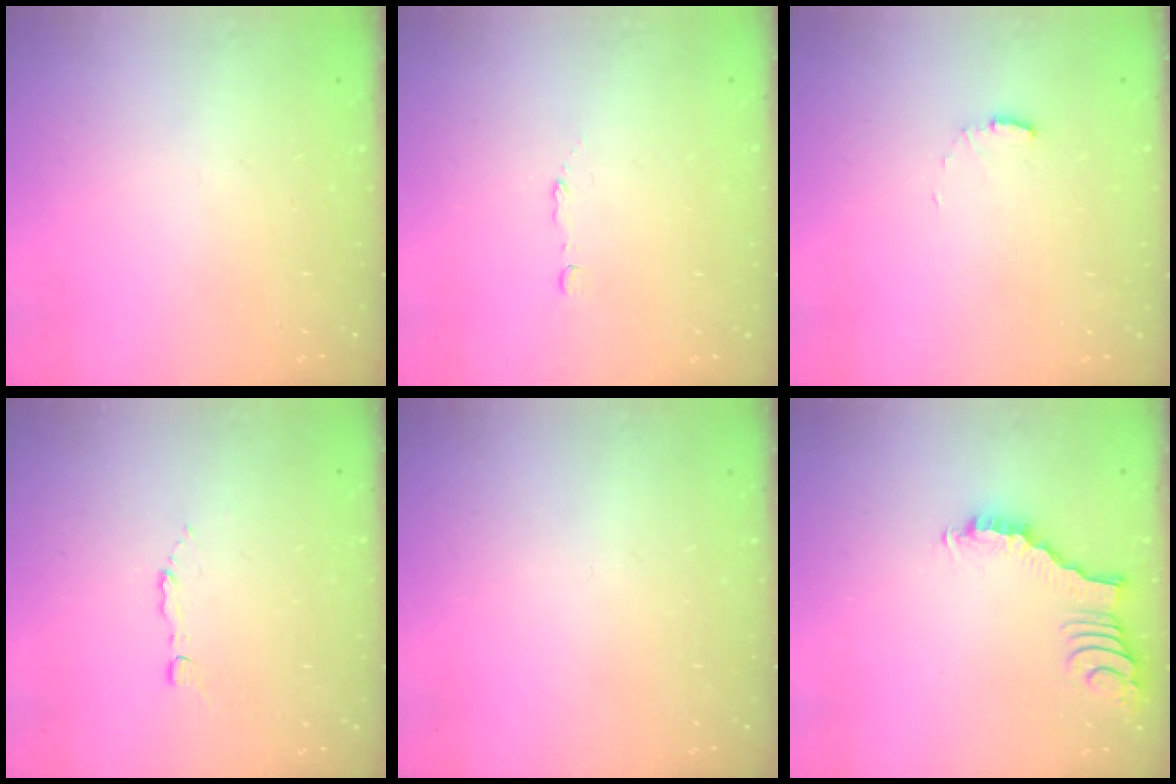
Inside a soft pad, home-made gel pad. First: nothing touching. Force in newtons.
{"total": 2.9, "press": 2.8, "slide": 0.7}
{"total": 6.0, "press": 6.0, "slide": 0.5}
{"total": 1.8, "press": 1.8, "slide": 0.2}
{"total": 0.0}
{"total": 2.5, "press": 2.5, "slide": 0.4}